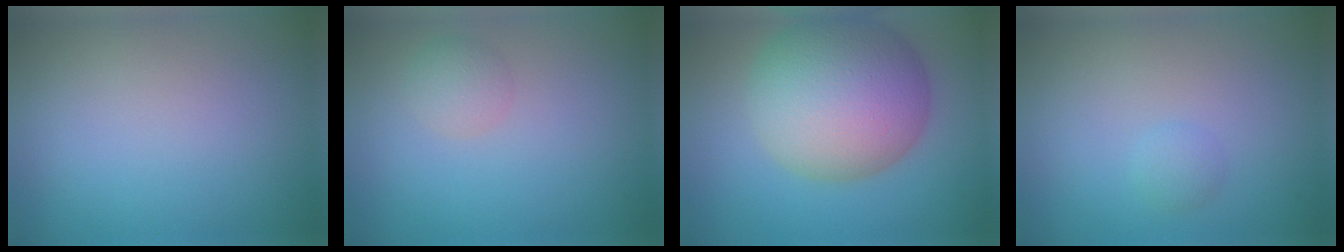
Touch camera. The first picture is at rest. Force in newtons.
{"total": 1.8, "press": 1.8, "slide": 0.1}
{"total": 12.7, "press": 12.7, "slide": 0.6}
{"total": 1.1, "press": 1.1, "slide": 0.1}